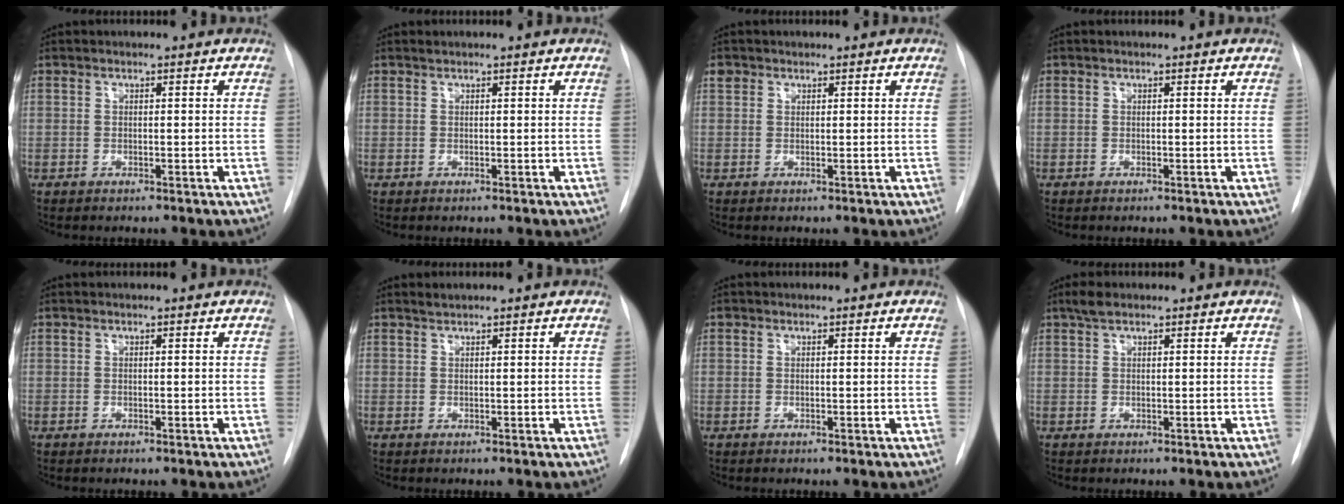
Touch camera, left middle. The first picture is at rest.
{"total": 0.0}
{"total": 1.3, "force": [0.8, 1.0, 0.2], "torque": [0.003, 0.009, 0.011]}
{"total": 0.0}
{"total": 0.0}
{"total": 0.7, "force": [0.7, 0.0, 0.1], "torque": [-0.004, 0.003, 0.014]}
{"total": 0.0}
{"total": 1.9, "force": [1.4, 0.7, 1.1], "torque": [-0.022, 0.012, 0.027]}